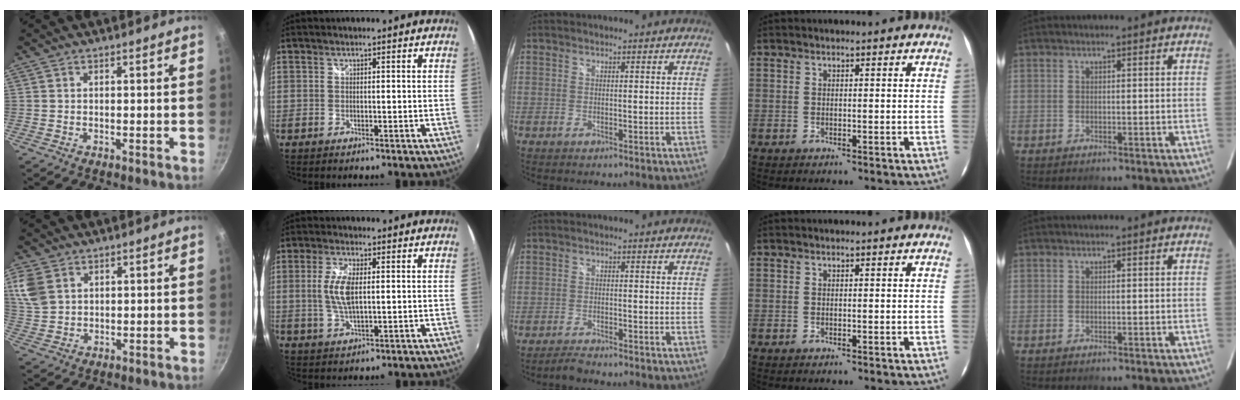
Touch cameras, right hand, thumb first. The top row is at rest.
{"thumb": {"total": 8.8, "force": [3.8, 6.4, 4.7], "torque": [-0.094, -0.005, 0.081]}, "index": {"total": 6.6, "force": [0.6, 2.6, 6.1], "torque": [-0.124, 0.000, 0.015]}, "middle": {"total": 2.3, "force": [-2.3, 0.2, 0.6], "torque": [-0.023, -0.006, -0.045]}}